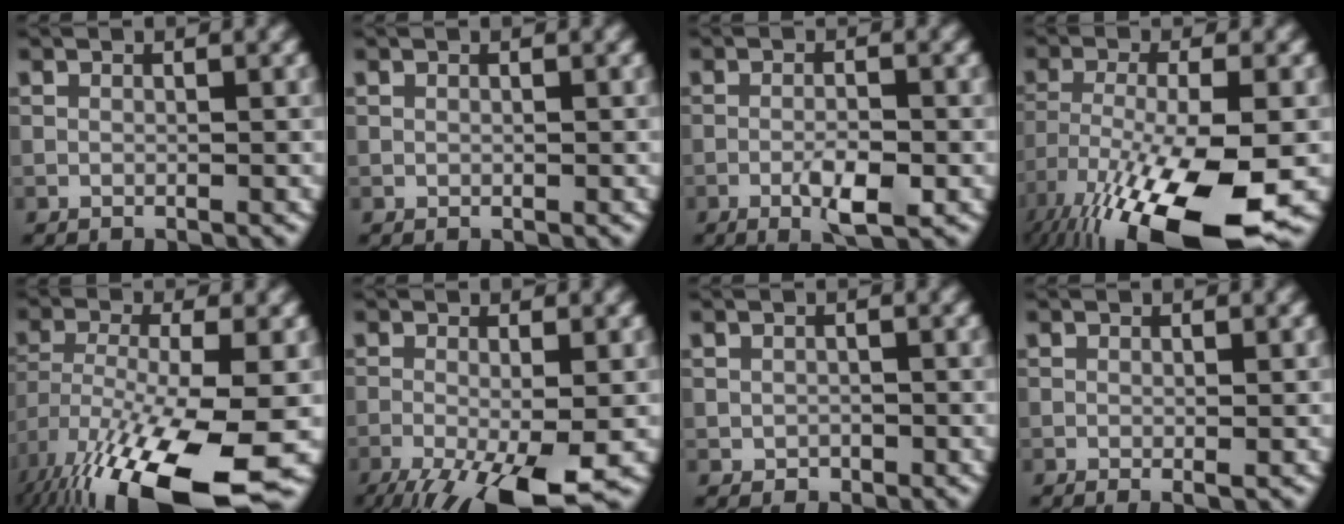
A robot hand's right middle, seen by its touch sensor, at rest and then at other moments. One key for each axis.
{"total": 0.0}
{"total": 3.5, "fx": -1.5, "fy": 0.7, "fz": 3.1, "tx": -0.055, "ty": 0.002, "tz": -0.025}
{"total": 15.5, "fx": -9.1, "fy": 4.5, "fz": 11.7, "tx": -0.235, "ty": -0.041, "tz": -0.143}
{"total": 15.5, "fx": -8.3, "fy": 5.0, "fz": 12.0, "tx": -0.243, "ty": -0.047, "tz": -0.130}
{"total": 9.2, "fx": -4.7, "fy": 2.4, "fz": 7.5, "tx": -0.134, "ty": -0.022, "tz": -0.077}
{"total": 0.8, "fx": -0.2, "fy": 0.7, "fz": 0.3, "tx": -0.003, "ty": -0.002, "tz": -0.004}
{"total": 0.6, "fx": -0.1, "fy": 0.1, "fz": 0.6, "tx": -0.007, "ty": -0.003, "tz": -0.002}